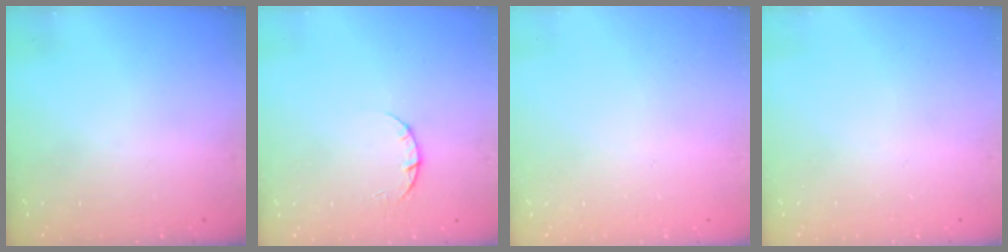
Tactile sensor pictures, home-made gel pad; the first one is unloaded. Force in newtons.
{"total": 2.3, "press": 2.3, "slide": 0.3}
{"total": 2.6, "press": 2.6, "slide": 0.2}
{"total": 0.0}